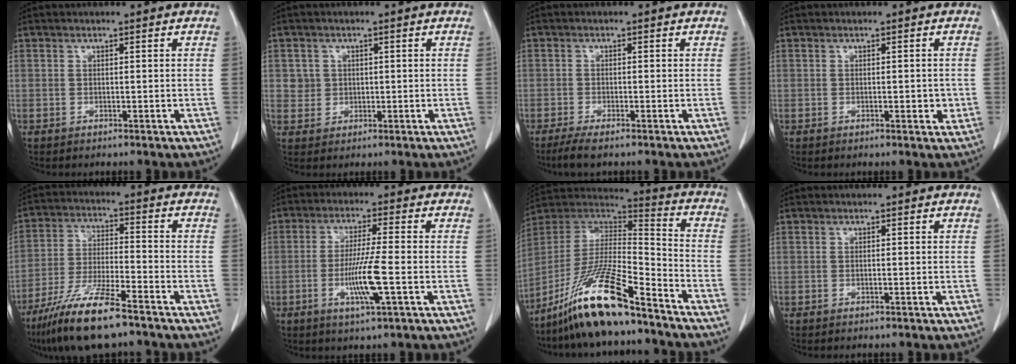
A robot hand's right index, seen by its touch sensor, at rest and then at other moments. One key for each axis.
{"total": 2.7, "fx": 0.6, "fy": 2.6, "fz": 0.2, "tx": 0.005, "ty": 0.003, "tz": 0.011}
{"total": 3.5, "fx": -2.7, "fy": 0.4, "fz": 2.2, "tx": -0.041, "ty": -0.009, "tz": -0.045}
{"total": 1.9, "fx": -0.4, "fy": 0.8, "fz": 1.7, "tx": -0.024, "ty": -0.001, "tz": -0.002}
{"total": 12.6, "fx": -9.1, "fy": 1.6, "fz": 8.6, "tx": -0.170, "ty": -0.030, "tz": -0.165}
{"total": 7.8, "fx": -2.2, "fy": -0.3, "fz": 7.5, "tx": -0.142, "ty": -0.012, "tz": -0.042}
{"total": 17.6, "fx": -12.9, "fy": 2.0, "fz": 11.8, "tx": -0.237, "ty": -0.011, "tz": -0.237}
{"total": 0.0}